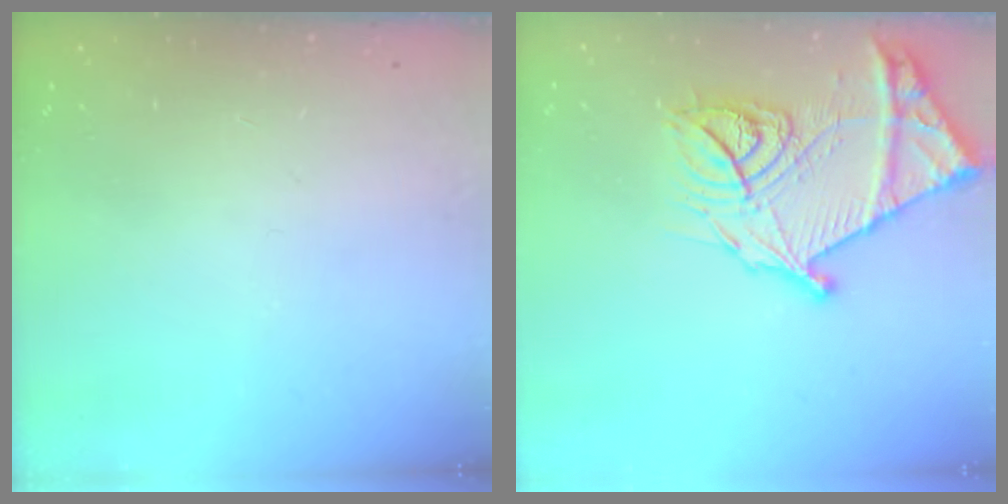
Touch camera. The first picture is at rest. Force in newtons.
{"total": 22.2, "press": 22.1, "slide": 2.4}